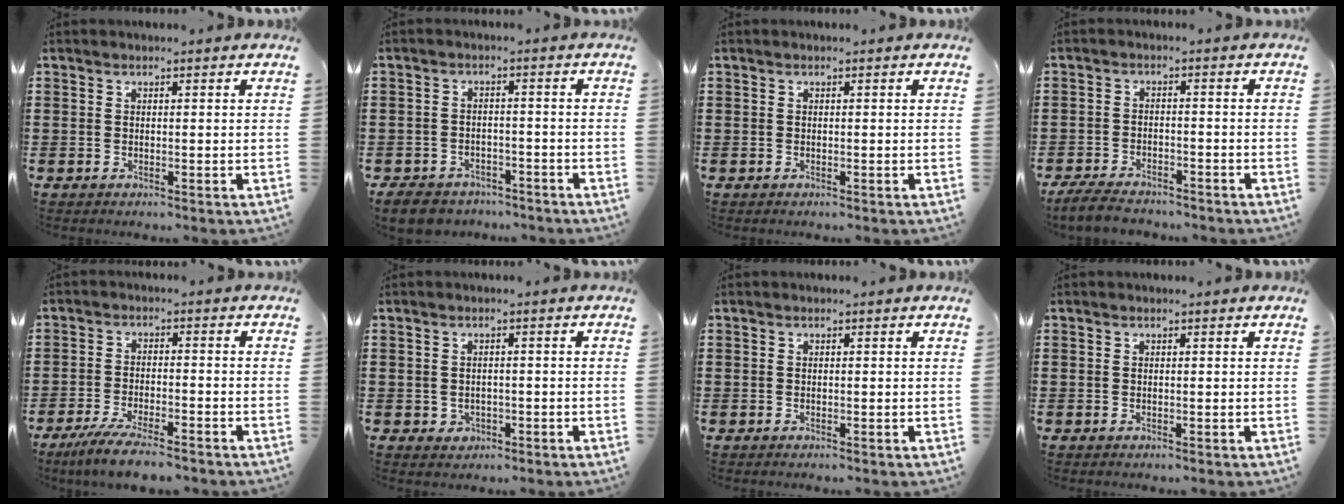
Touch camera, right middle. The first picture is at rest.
{"total": 4.2, "force": [-4.0, 1.1, 0.5], "torque": [-0.023, 0.003, -0.085]}
{"total": 0.0}
{"total": 4.4, "force": [-4.1, 0.8, 1.3], "torque": [-0.034, -0.003, -0.083]}
{"total": 5.6, "force": [-4.8, 0.4, 2.9], "torque": [-0.067, -0.013, -0.092]}
{"total": 1.3, "force": [-0.4, 1.1, 0.4], "torque": [-0.013, 0.001, -0.011]}
{"total": 0.0}
{"total": 0.0}